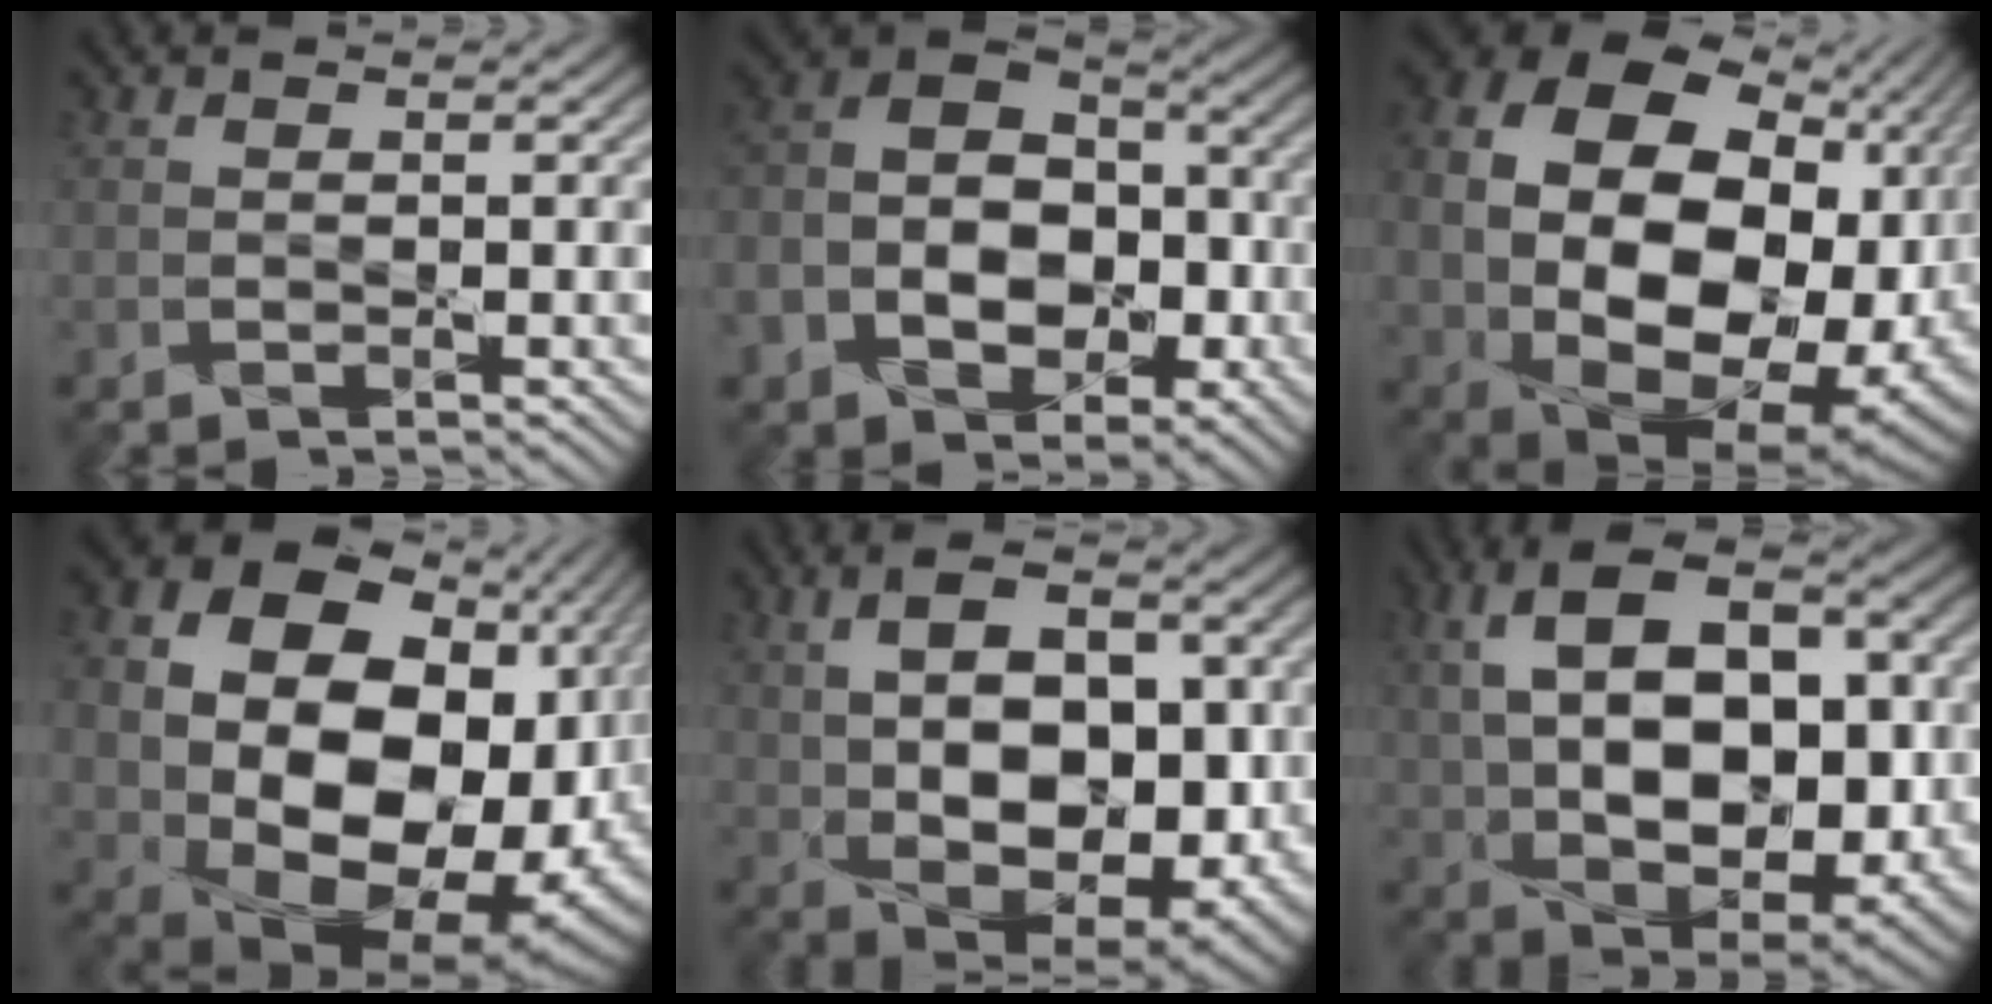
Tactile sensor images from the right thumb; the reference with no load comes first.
{"total": 13.7, "force": [-4.4, 9.7, 8.6], "torque": [-0.171, -0.021, -0.080]}
{"total": 22.1, "force": [-0.6, 15.7, 15.5], "torque": [-0.330, -0.050, 0.047]}
{"total": 22.8, "force": [0.0, 17.6, 14.5], "torque": [-0.289, -0.053, 0.046]}
{"total": 15.5, "force": [0.5, 9.1, 12.5], "torque": [-0.197, -0.009, 0.014]}
{"total": 17.5, "force": [2.2, 10.6, 13.8], "torque": [-0.254, 0.005, 0.041]}